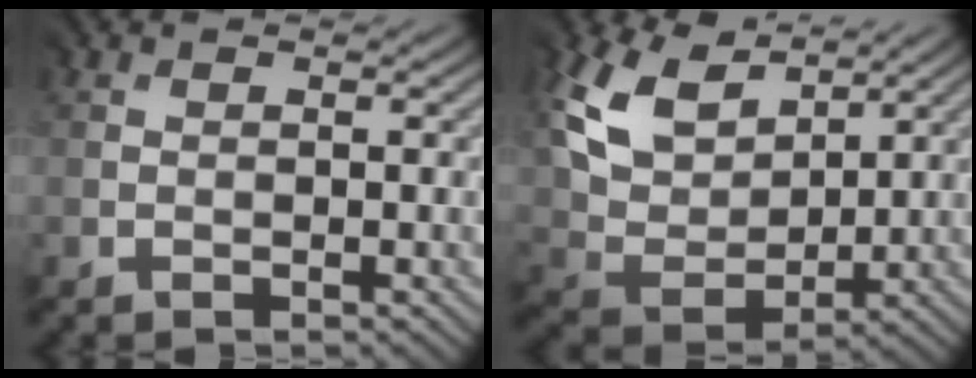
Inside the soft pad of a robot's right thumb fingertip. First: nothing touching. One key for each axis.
{"total": 10.9, "fx": 6.9, "fy": 6.4, "fz": 5.5, "tx": -0.169, "ty": 0.019, "tz": 0.132}